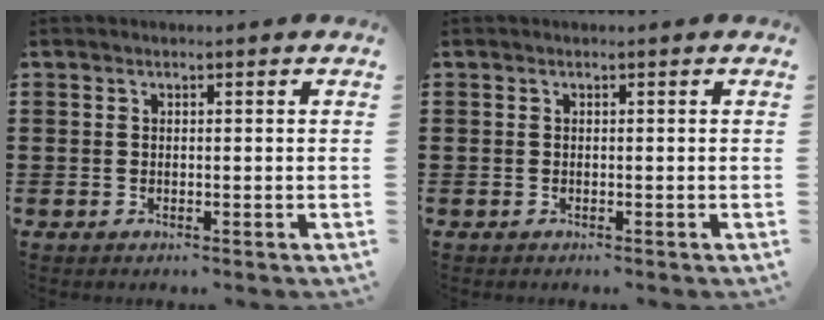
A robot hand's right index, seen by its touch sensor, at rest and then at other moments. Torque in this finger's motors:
{"motor_torque": [0.15, 0.10, 0.00, 0.01]}